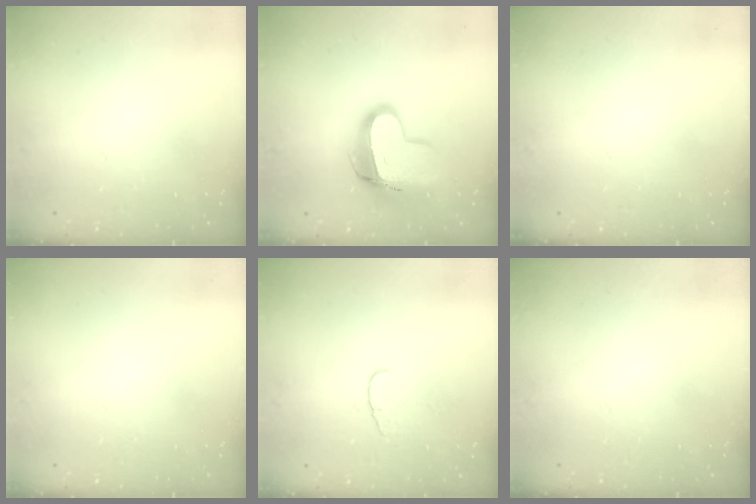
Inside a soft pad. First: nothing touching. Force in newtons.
{"total": 13.0, "press": 13.0, "slide": 1.2}
{"total": 0.0}
{"total": 0.0}
{"total": 4.8, "press": 4.8, "slide": 0.4}
{"total": 0.0}